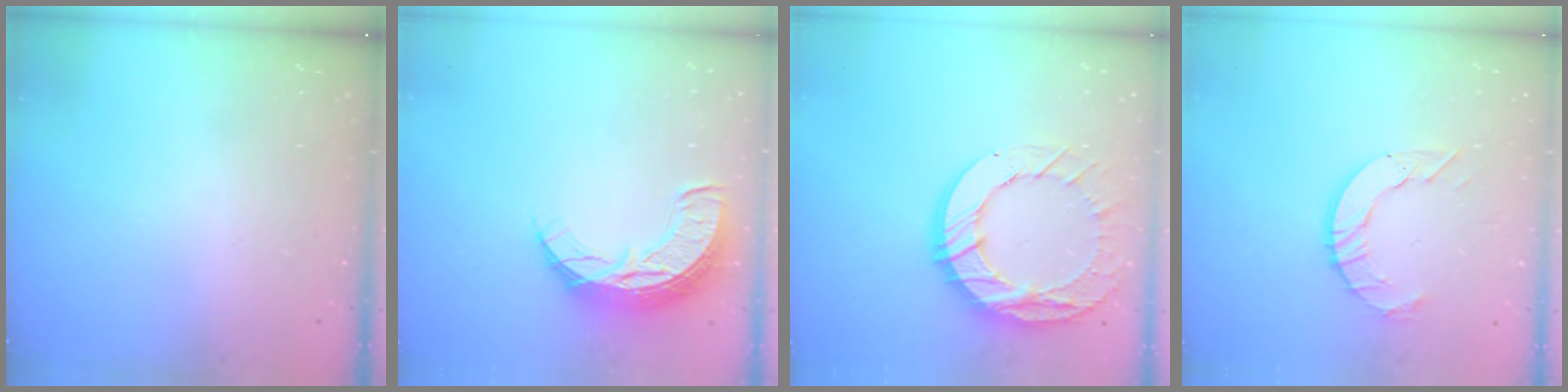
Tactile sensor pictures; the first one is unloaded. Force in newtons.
{"total": 11.5, "press": 11.5, "slide": 0.9}
{"total": 18.3, "press": 18.3, "slide": 1.6}
{"total": 9.0, "press": 8.9, "slide": 0.8}